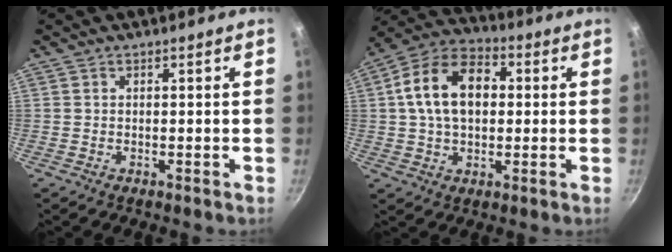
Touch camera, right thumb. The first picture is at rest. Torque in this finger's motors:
{"motor_torque": [0.10, 2.93, 1.55, 0.48, 0.15]}